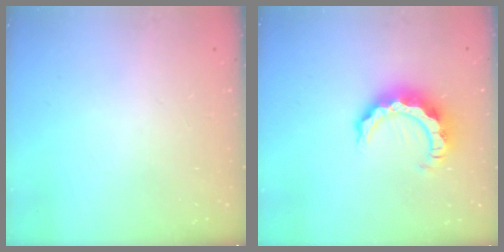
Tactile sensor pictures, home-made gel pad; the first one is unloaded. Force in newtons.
{"total": 9.9, "press": 9.8, "slide": 1.1}